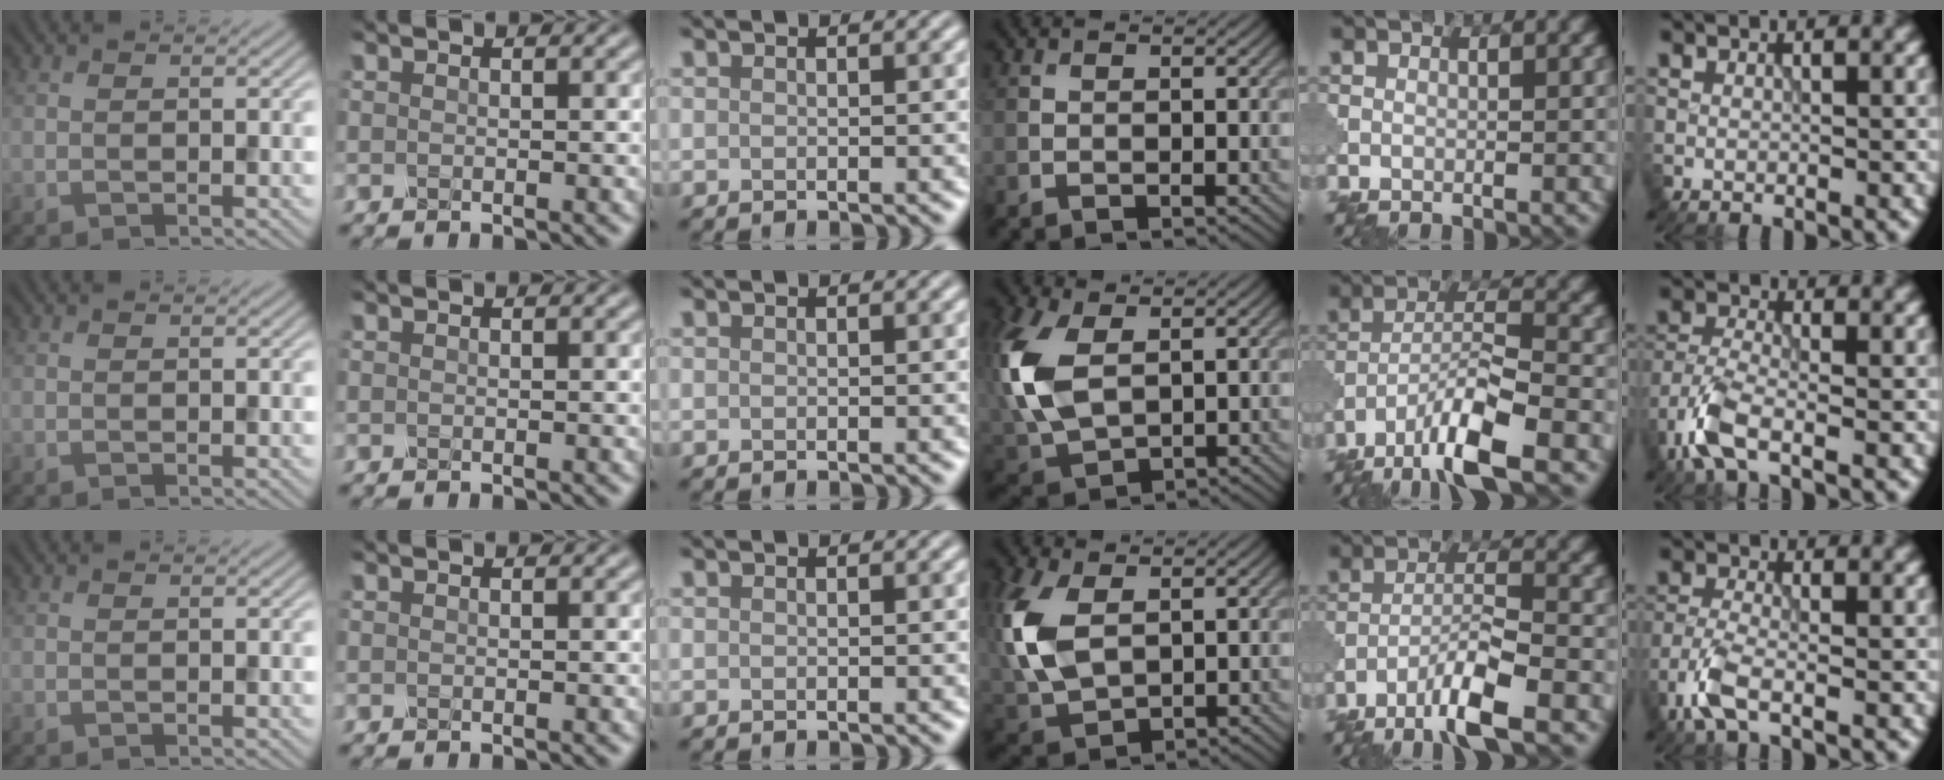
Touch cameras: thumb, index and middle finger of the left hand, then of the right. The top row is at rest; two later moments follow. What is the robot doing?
{"motion": "squeeze", "object": "clothespin"}